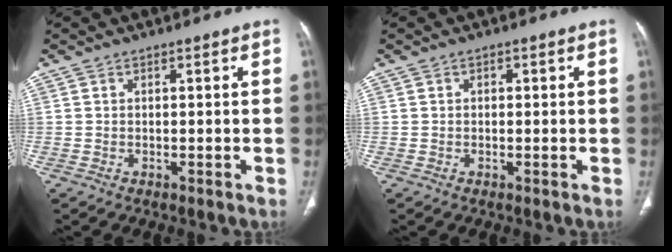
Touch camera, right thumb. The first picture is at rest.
{"total": 0.7, "force": [0.2, 0.5, 0.4], "torque": [-0.003, 0.002, 0.002]}